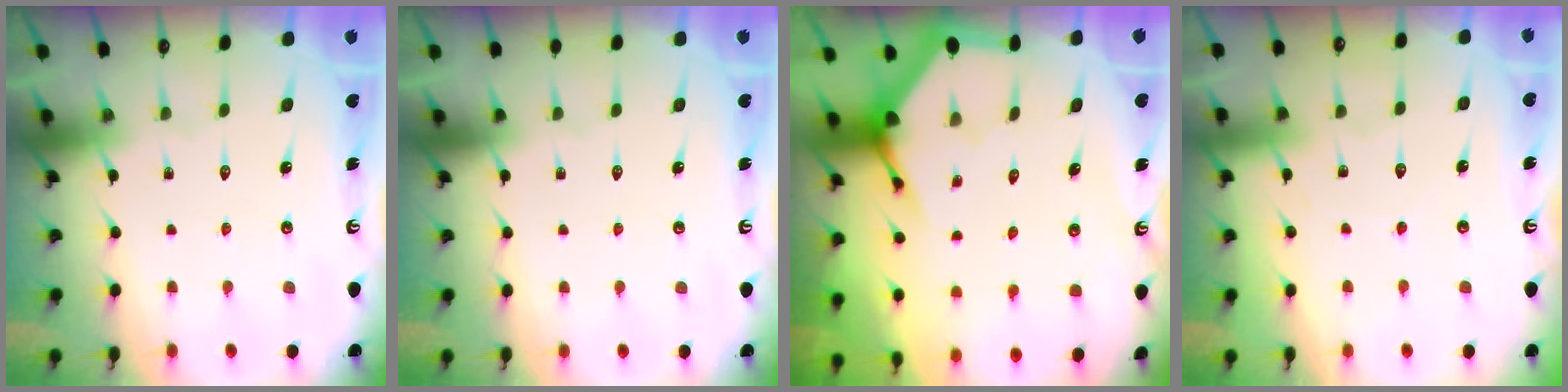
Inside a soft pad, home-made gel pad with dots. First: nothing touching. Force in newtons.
{"total": 0.0}
{"total": 3.7, "press": 3.7, "slide": 0.4}
{"total": 2.9, "press": 2.9, "slide": 0.3}